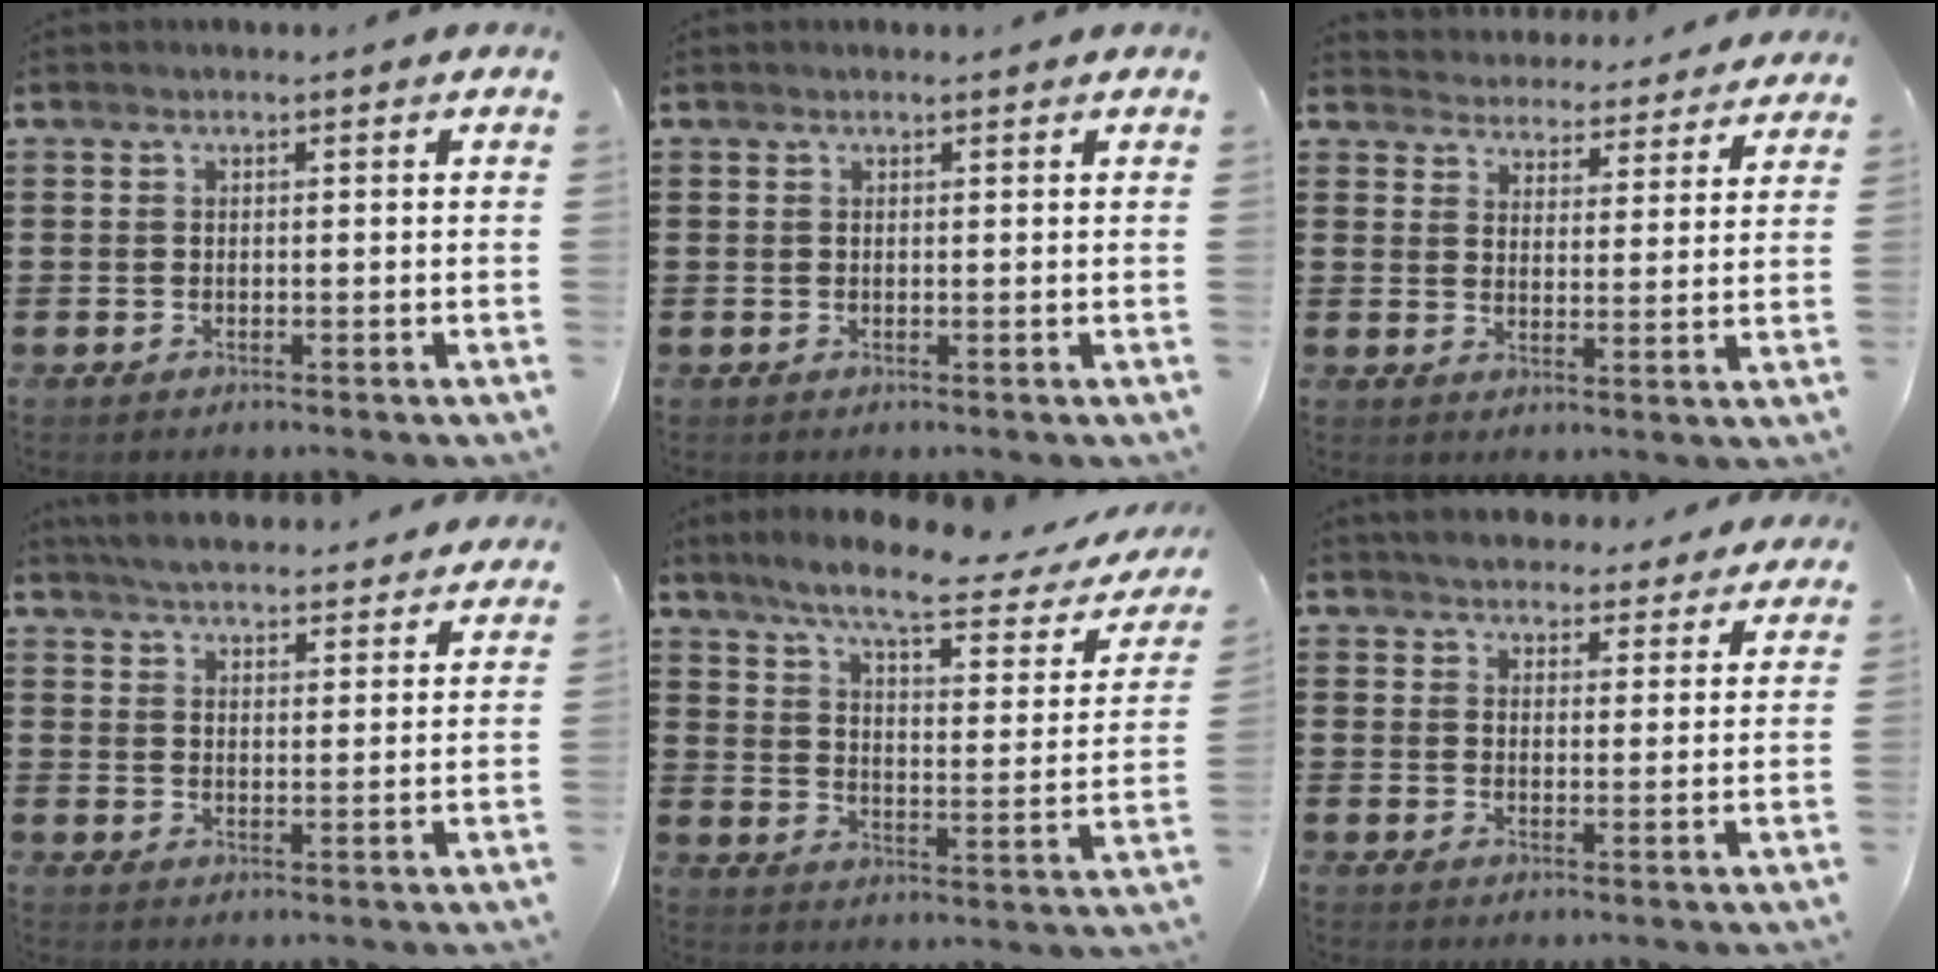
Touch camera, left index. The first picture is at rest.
{"total": 0.6, "force": [0.6, 0.1, 0.2], "torque": [-0.005, 0.000, 0.011]}
{"total": 4.2, "force": [4.1, 0.1, -0.7], "torque": [-0.011, -0.032, 0.070]}
{"total": 4.7, "force": [4.7, -0.1, 0.4], "torque": [-0.027, -0.023, 0.082]}
{"total": 8.9, "force": [7.1, 0.5, 5.4], "torque": [-0.123, -0.040, 0.116]}
{"total": 3.6, "force": [3.5, 0.4, 0.0], "torque": [-0.016, -0.013, 0.064]}